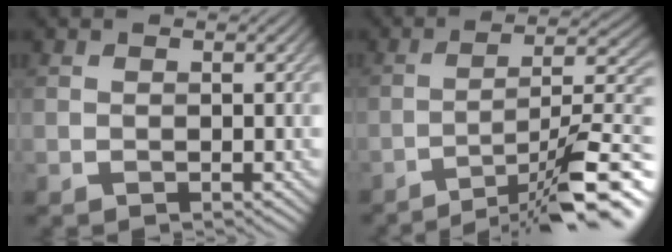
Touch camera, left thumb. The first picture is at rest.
{"total": 13.8, "force": [-9.0, 2.7, 10.0], "torque": [-0.145, 0.014, -0.136]}